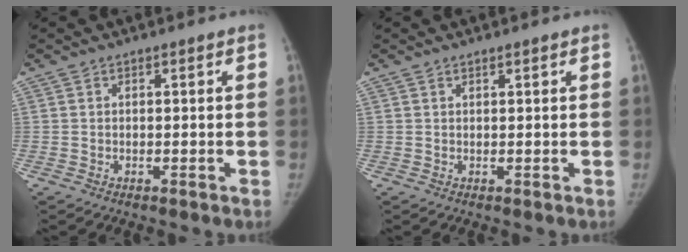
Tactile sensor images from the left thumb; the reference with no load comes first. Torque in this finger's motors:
{"motor_torque": [0.13, 0.00, -0.20, 0.04, 0.04]}